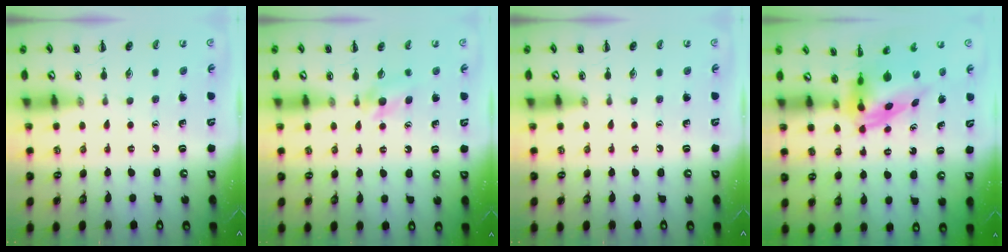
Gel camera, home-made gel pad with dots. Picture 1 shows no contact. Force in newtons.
{"total": 3.2, "press": 3.0, "slide": 1.2}
{"total": 0.0}
{"total": 4.0, "press": 3.9, "slide": 1.0}